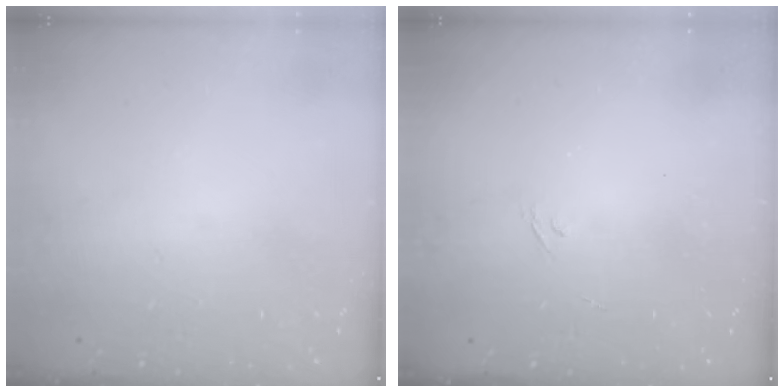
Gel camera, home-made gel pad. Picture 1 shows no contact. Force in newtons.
{"total": 2.0, "press": 1.7, "slide": 1.2}